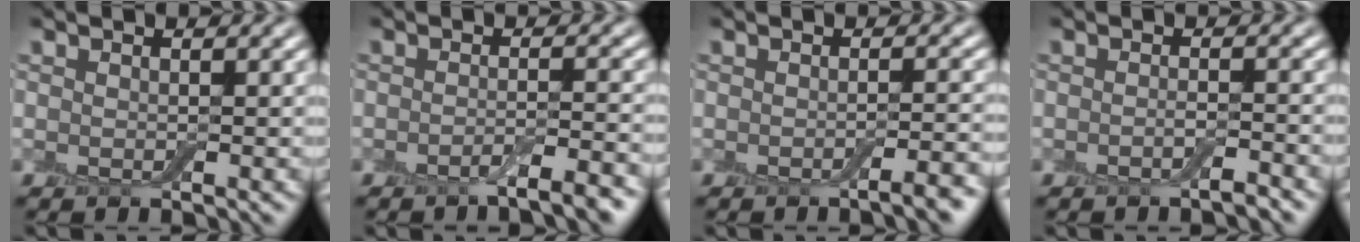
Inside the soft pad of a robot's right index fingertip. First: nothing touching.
{"total": 3.1, "force": [-2.0, 0.5, 2.3], "torque": [-0.032, 0.002, -0.041]}
{"total": 2.9, "force": [-1.6, 0.6, 2.3], "torque": [-0.024, 0.003, -0.029]}
{"total": 1.7, "force": [-1.1, 0.3, 1.3], "torque": [-0.017, 0.002, -0.024]}